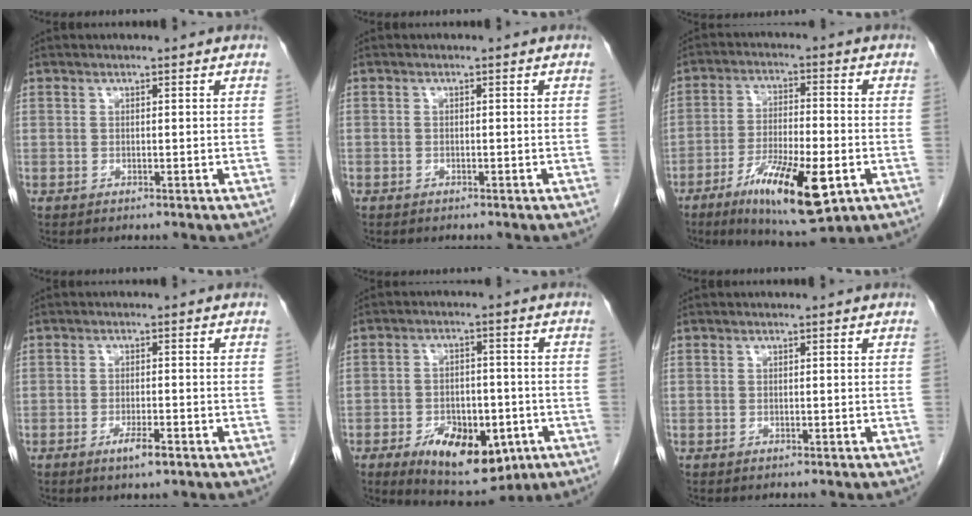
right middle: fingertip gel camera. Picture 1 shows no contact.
{"total": 0.6, "force": [-0.4, 0.4, 0.0], "torque": [-0.004, 0.003, -0.008]}
{"total": 14.6, "force": [-6.4, 3.2, 12.7], "torque": [-0.225, -0.022, -0.096]}
{"total": 3.0, "force": [-1.7, 0.6, 2.4], "torque": [-0.045, -0.002, -0.028]}
{"total": 12.4, "force": [-5.7, 6.2, 9.2], "torque": [-0.140, -0.008, -0.078]}
{"total": 0.0}